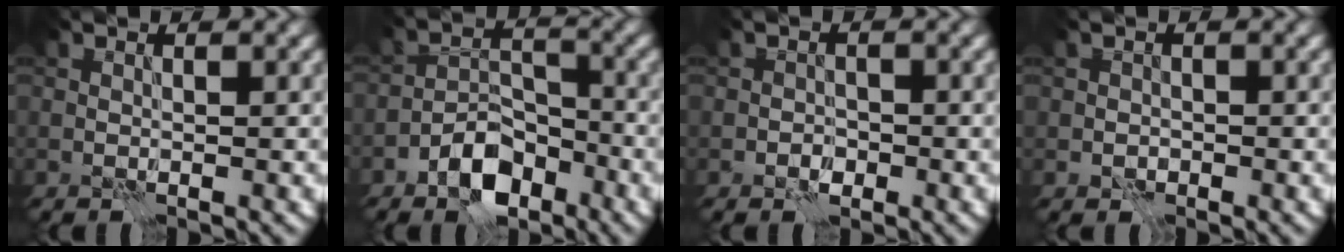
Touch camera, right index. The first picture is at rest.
{"total": 5.9, "force": [-3.7, 3.2, 3.3], "torque": [-0.049, 0.004, -0.071]}
{"total": 1.4, "force": [-0.7, 1.0, 0.6], "torque": [-0.006, 0.002, -0.015]}
{"total": 1.2, "force": [-0.4, 1.1, 0.3], "torque": [-0.001, -0.003, -0.009]}